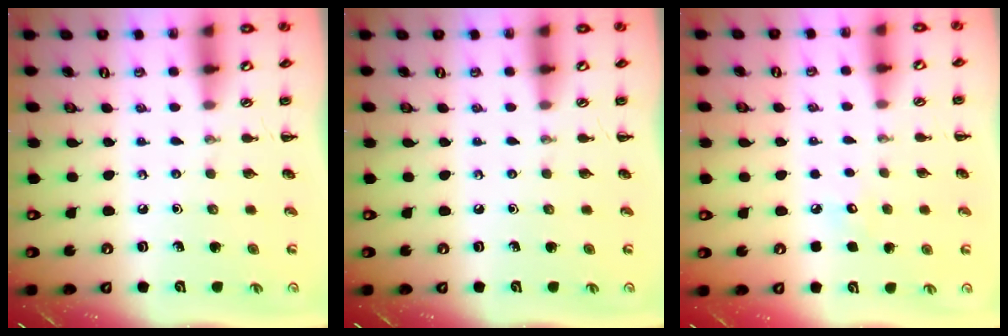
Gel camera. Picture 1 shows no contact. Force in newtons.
{"total": 0.0}
{"total": 3.8, "press": 3.7, "slide": 0.9}